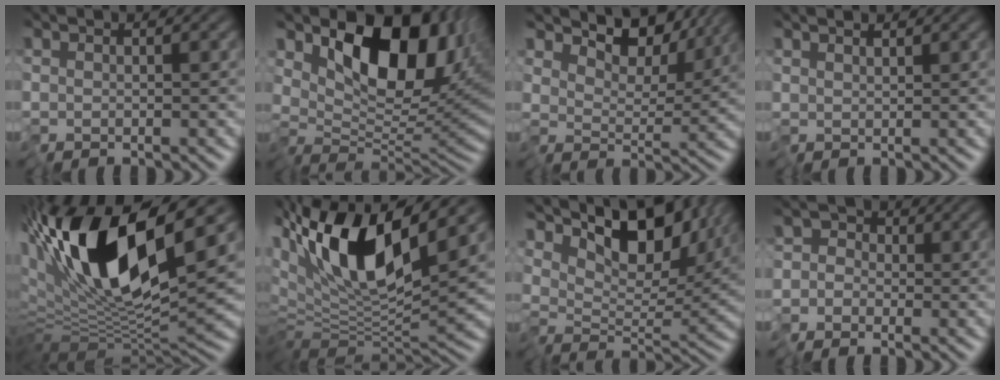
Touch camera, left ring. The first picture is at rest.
{"total": 10.4, "force": [4.2, 5.5, 7.9], "torque": [-0.114, -0.010, 0.073]}
{"total": 6.3, "force": [4.8, 2.9, 2.8], "torque": [-0.041, 0.000, 0.068]}
{"total": 1.0, "force": [0.9, 0.0, 0.4], "torque": [-0.010, 0.008, 0.018]}
{"total": 15.9, "force": [4.2, 4.9, 14.5], "torque": [-0.276, 0.012, 0.063]}
{"total": 13.4, "force": [4.5, 4.9, 11.7], "torque": [-0.225, 0.017, 0.075]}
{"total": 9.5, "force": [6.1, 4.1, 6.0], "torque": [-0.098, -0.003, 0.105]}
{"total": 3.3, "force": [-1.8, 2.7, 0.5], "torque": [0.023, 0.010, -0.047]}